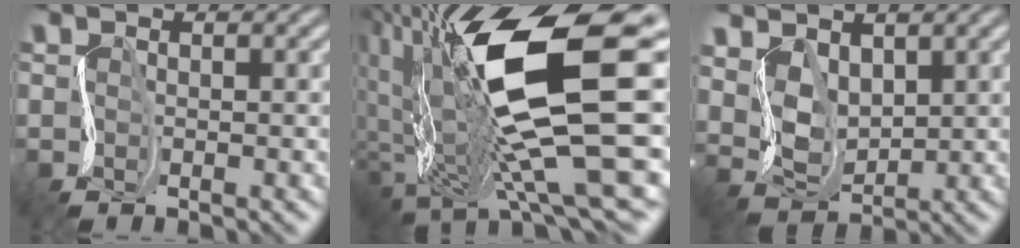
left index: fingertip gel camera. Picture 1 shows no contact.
{"total": 14.0, "force": [2.9, 4.2, 13.1], "torque": [-0.237, -0.004, 0.059]}
{"total": 3.7, "force": [2.5, 2.3, 1.4], "torque": [-0.048, -0.002, 0.055]}